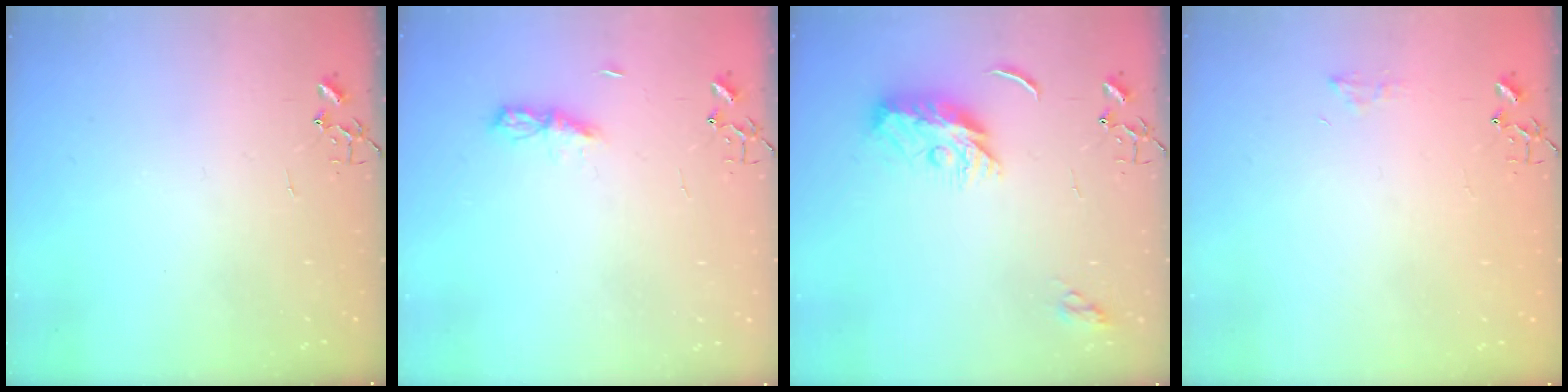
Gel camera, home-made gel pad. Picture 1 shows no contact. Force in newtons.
{"total": 5.1, "press": 5.1, "slide": 0.6}
{"total": 9.6, "press": 9.6, "slide": 0.1}
{"total": 6.1, "press": 6.1, "slide": 0.3}